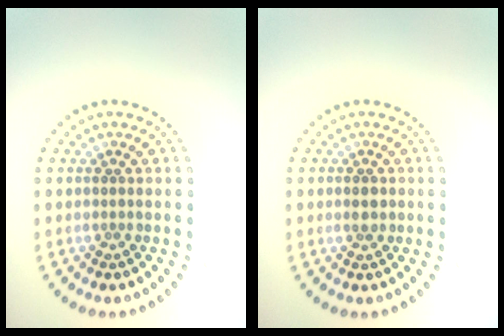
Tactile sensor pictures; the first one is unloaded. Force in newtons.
{"total": 1.5, "press": 1.5, "slide": 0.1}